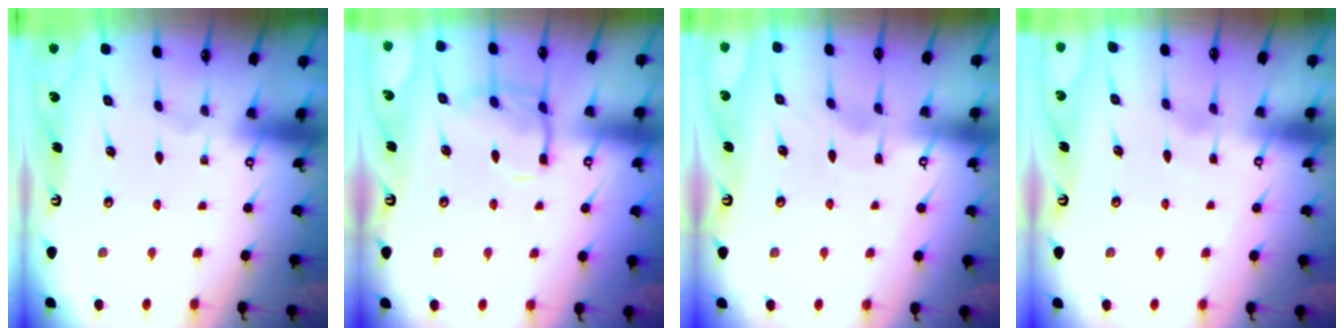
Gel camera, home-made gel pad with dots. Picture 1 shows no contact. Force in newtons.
{"total": 10.8, "press": 10.7, "slide": 0.8}
{"total": 4.0, "press": 4.0, "slide": 0.5}
{"total": 3.2, "press": 3.2, "slide": 0.4}